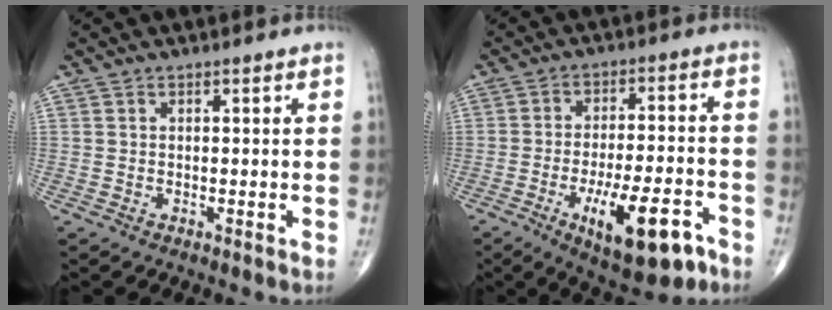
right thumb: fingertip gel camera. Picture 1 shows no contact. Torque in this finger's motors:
{"motor_torque": [2.25, 1.22, 0.82, -0.93, 0.38]}